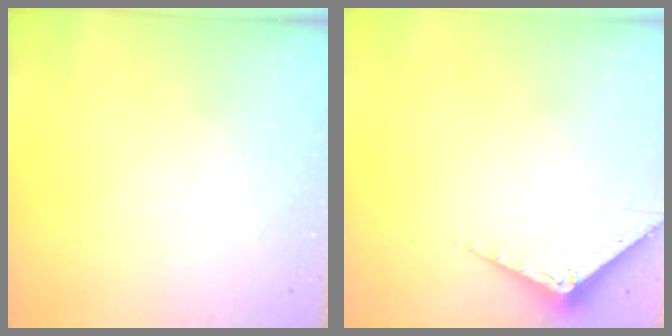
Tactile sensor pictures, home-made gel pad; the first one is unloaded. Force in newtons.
{"total": 3.4, "press": 3.4, "slide": 0.3}